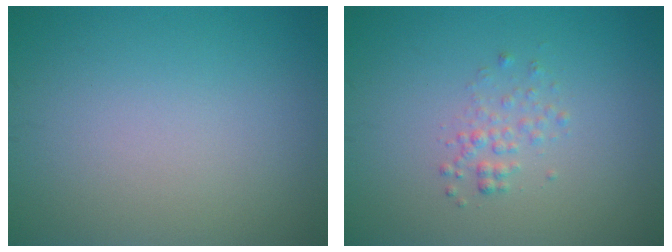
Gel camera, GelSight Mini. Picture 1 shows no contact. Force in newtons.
{"total": 1.4, "press": 1.4, "slide": 0.1}